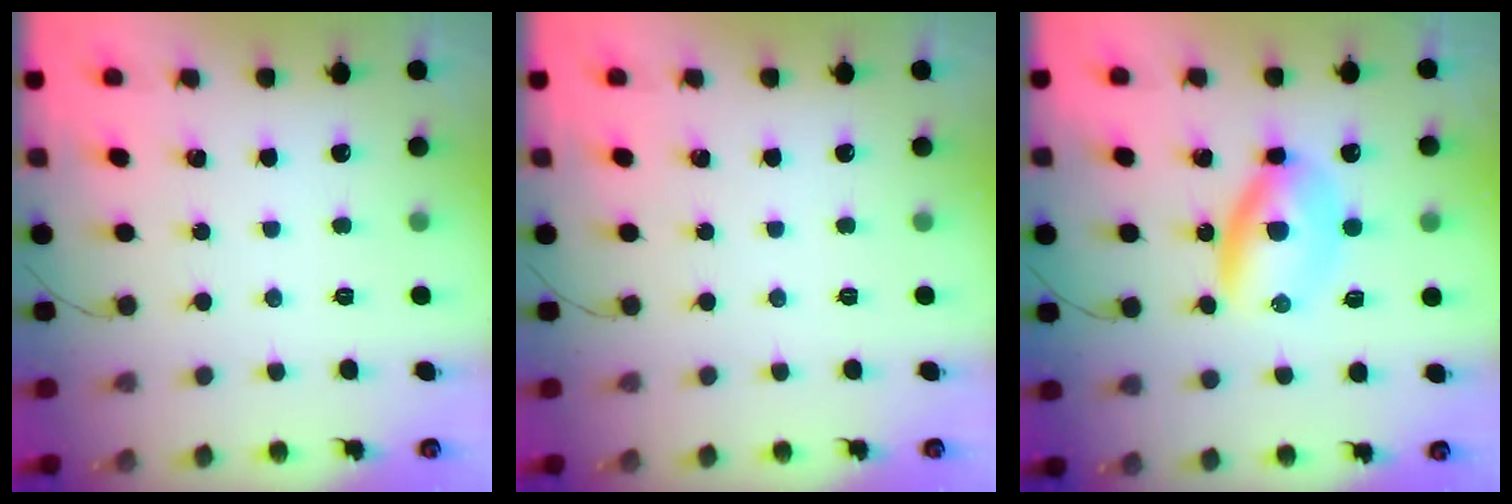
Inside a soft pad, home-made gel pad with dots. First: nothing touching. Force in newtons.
{"total": 0.0}
{"total": 6.7, "press": 6.7, "slide": 0.5}